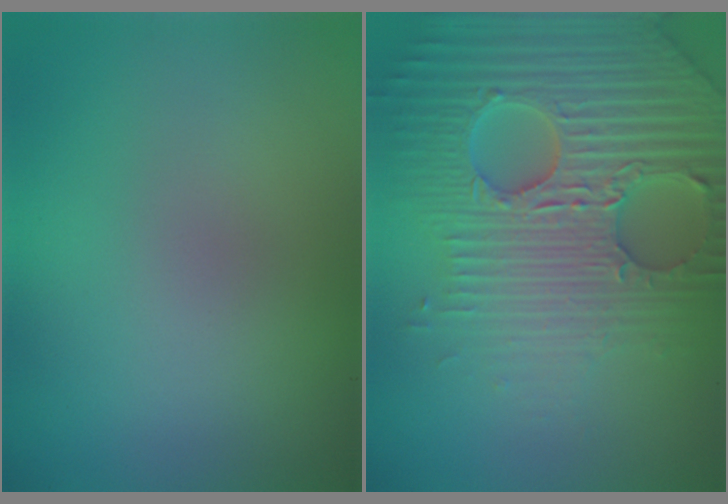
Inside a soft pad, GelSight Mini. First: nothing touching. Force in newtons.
{"total": 7.3, "press": 7.0, "slide": 1.8}